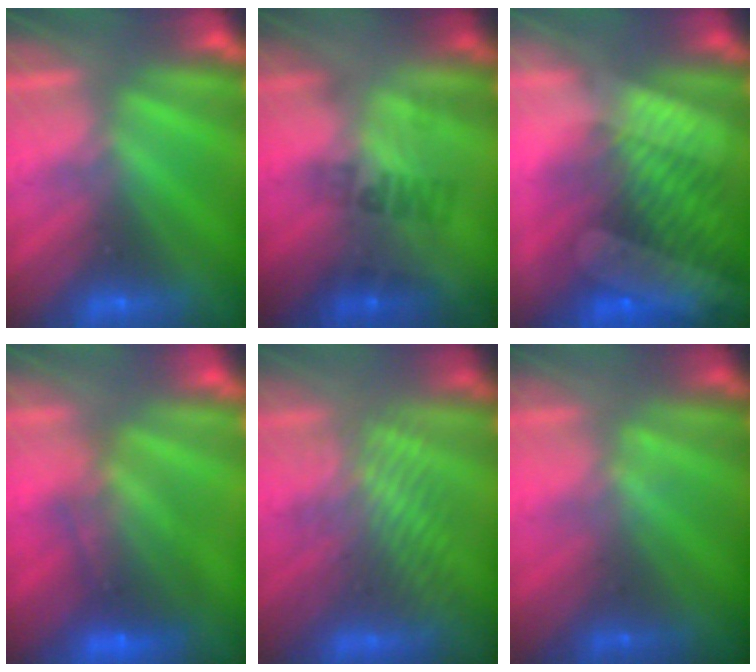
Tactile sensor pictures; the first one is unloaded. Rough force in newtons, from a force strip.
{"total": 2.3}
{"total": 7.6}
{"total": 5.9}
{"total": 3.3}
{"total": 1.4}